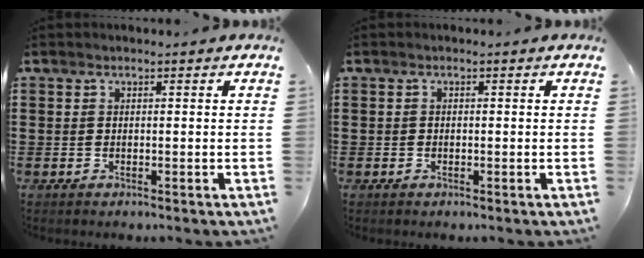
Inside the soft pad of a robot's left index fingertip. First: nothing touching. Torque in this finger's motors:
{"motor_torque": [-0.15, 0.14, -0.02, -0.01]}